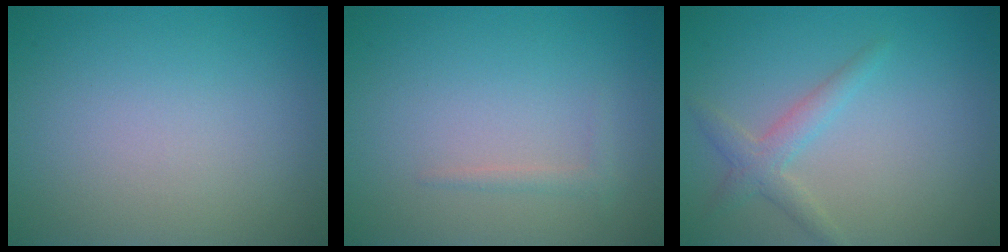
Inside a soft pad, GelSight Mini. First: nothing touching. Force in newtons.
{"total": 0.8, "press": 0.8, "slide": 0.0}
{"total": 2.2, "press": 2.2, "slide": 0.1}